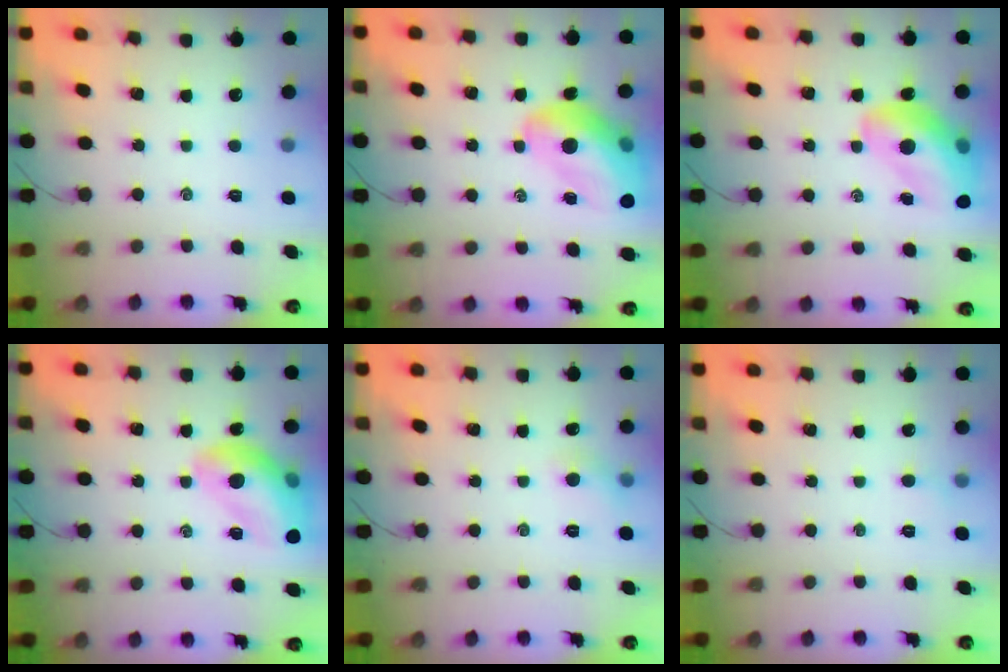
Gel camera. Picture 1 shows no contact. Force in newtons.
{"total": 17.0, "press": 16.4, "slide": 4.5}
{"total": 17.8, "press": 17.3, "slide": 4.2}
{"total": 16.6, "press": 16.4, "slide": 2.3}
{"total": 4.4, "press": 4.2, "slide": 1.2}
{"total": 2.7, "press": 2.6, "slide": 0.9}